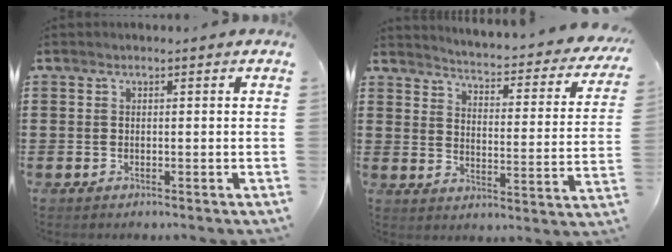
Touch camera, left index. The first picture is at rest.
{"total": 3.1, "force": [2.9, -0.4, 1.0], "torque": [-0.030, -0.036, 0.036]}